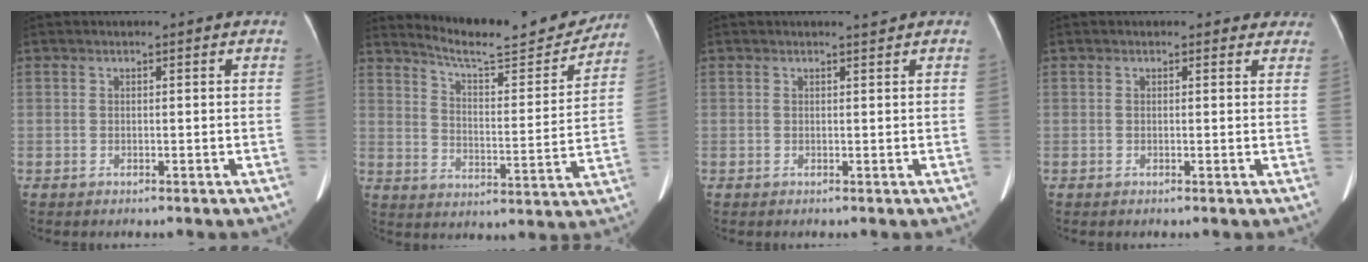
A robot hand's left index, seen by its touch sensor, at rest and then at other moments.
{"total": 15.6, "force": [14.9, 1.3, 4.4], "torque": [-0.073, -0.031, 0.209]}
{"total": 0.6, "force": [0.6, -0.3, 0.0], "torque": [-0.009, -0.008, 0.014]}
{"total": 3.8, "force": [3.3, 1.9, 0.2], "torque": [0.018, -0.006, 0.016]}